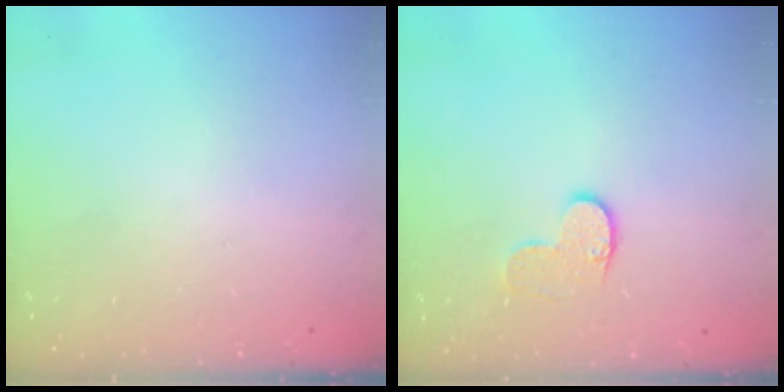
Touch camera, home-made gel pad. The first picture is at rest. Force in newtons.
{"total": 6.7, "press": 6.7, "slide": 0.1}